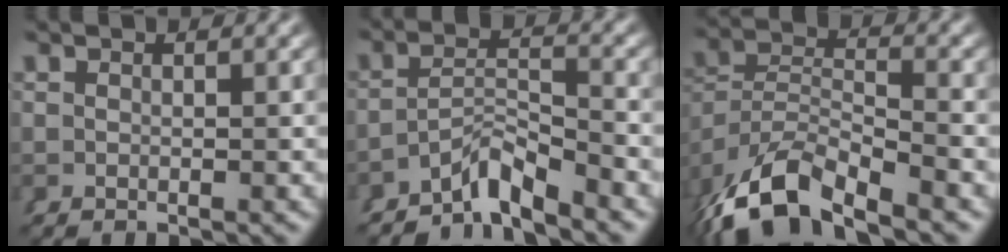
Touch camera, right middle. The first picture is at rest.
{"total": 4.0, "force": [-3.4, 0.4, 2.1], "torque": [-0.021, 0.000, -0.058]}
{"total": 9.3, "force": [-5.4, 5.3, 5.4], "torque": [-0.129, -0.042, -0.073]}